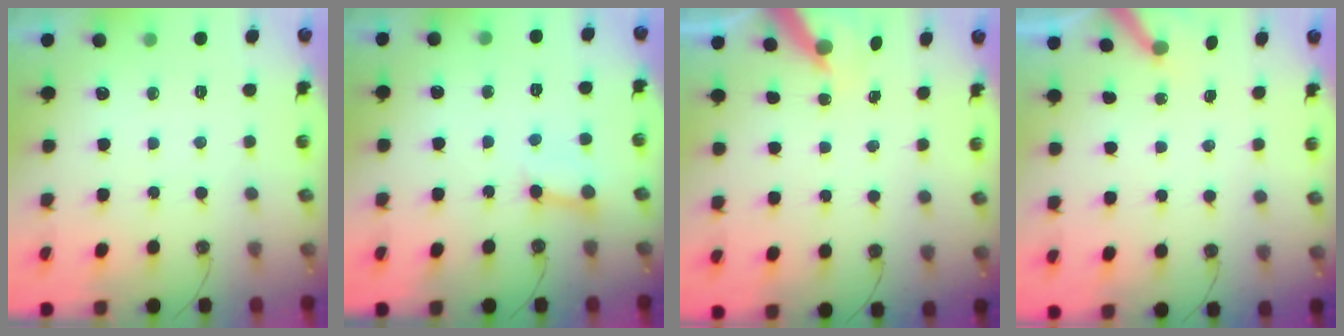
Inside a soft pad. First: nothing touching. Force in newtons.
{"total": 3.8, "press": 3.7, "slide": 0.6}
{"total": 6.6, "press": 6.5, "slide": 0.4}
{"total": 3.2, "press": 3.1, "slide": 0.3}